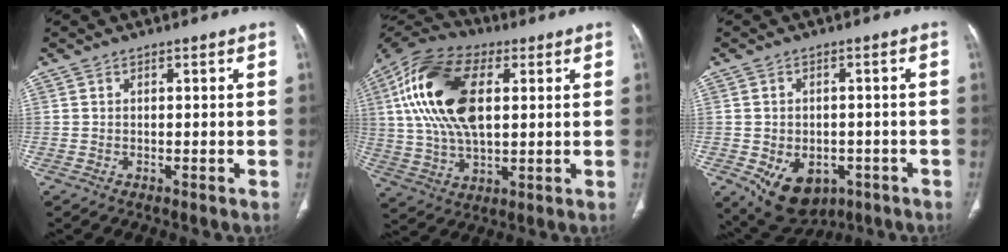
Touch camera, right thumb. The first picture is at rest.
{"total": 20.6, "force": [4.7, 11.1, 16.7], "torque": [-0.328, 0.006, 0.078]}
{"total": 11.9, "force": [-4.9, 8.3, 7.0], "torque": [-0.099, 0.009, -0.053]}